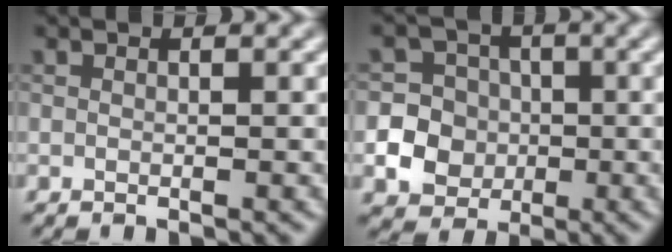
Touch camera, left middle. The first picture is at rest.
{"total": 9.7, "force": [-2.2, 9.2, 2.2], "torque": [-0.061, -0.007, -0.053]}